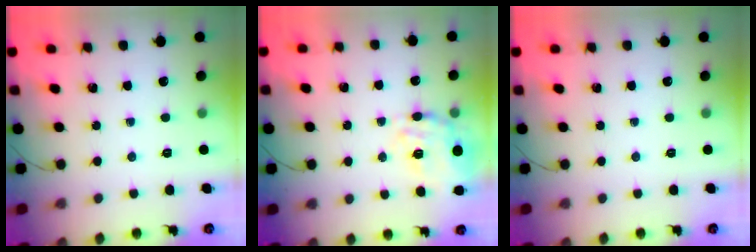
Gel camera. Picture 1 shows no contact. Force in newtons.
{"total": 15.7, "press": 15.5, "slide": 2.5}
{"total": 0.0}